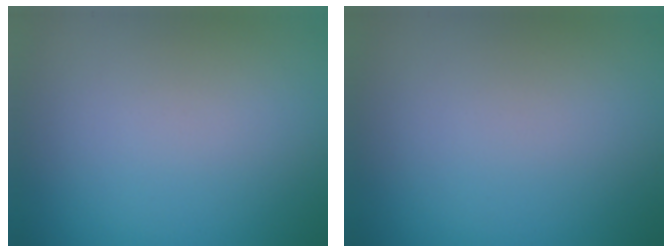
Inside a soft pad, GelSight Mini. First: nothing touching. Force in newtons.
{"total": 0.0}